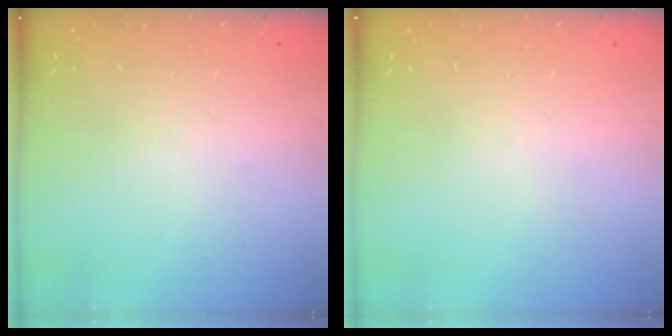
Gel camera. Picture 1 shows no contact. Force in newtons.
{"total": 0.0}